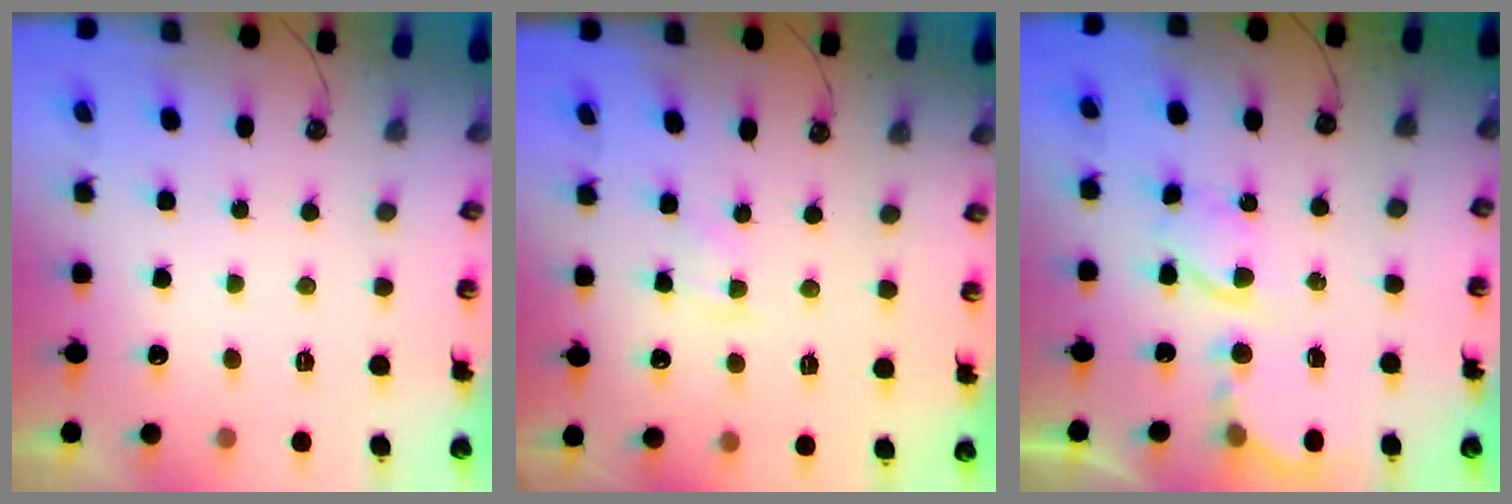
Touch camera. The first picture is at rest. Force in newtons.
{"total": 5.6, "press": 5.6, "slide": 0.7}
{"total": 6.0, "press": 6.0, "slide": 0.2}